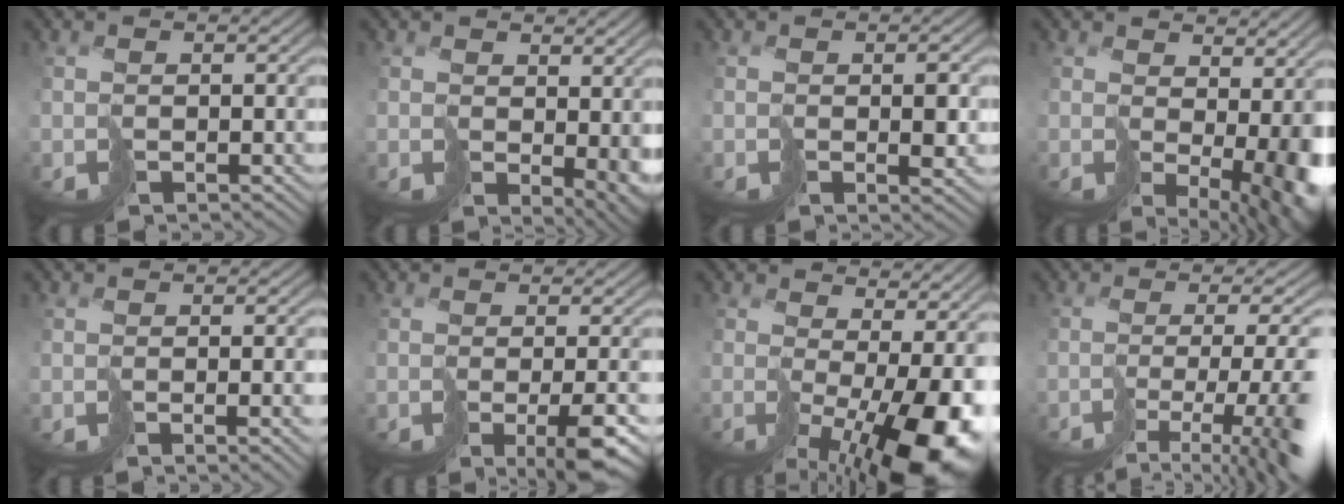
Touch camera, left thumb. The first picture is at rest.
{"total": 4.9, "force": [0.7, 2.6, 4.1], "torque": [-0.061, -0.012, 0.019]}
{"total": 2.8, "force": [-0.1, 0.8, 2.7], "torque": [-0.043, -0.004, -0.002]}
{"total": 9.9, "force": [0.5, 4.5, 8.8], "torque": [-0.129, -0.024, 0.031]}
{"total": 3.2, "force": [-0.8, 0.6, 3.0], "torque": [-0.044, -0.002, -0.014]}
{"total": 6.7, "force": [-2.6, 1.5, 5.9], "torque": [-0.082, -0.005, -0.039]}
{"total": 13.5, "force": [-2.5, 5.3, 12.1], "torque": [-0.188, -0.028, -0.027]}
{"total": 11.7, "force": [-4.9, 3.3, 10.1], "torque": [-0.150, -0.019, -0.073]}